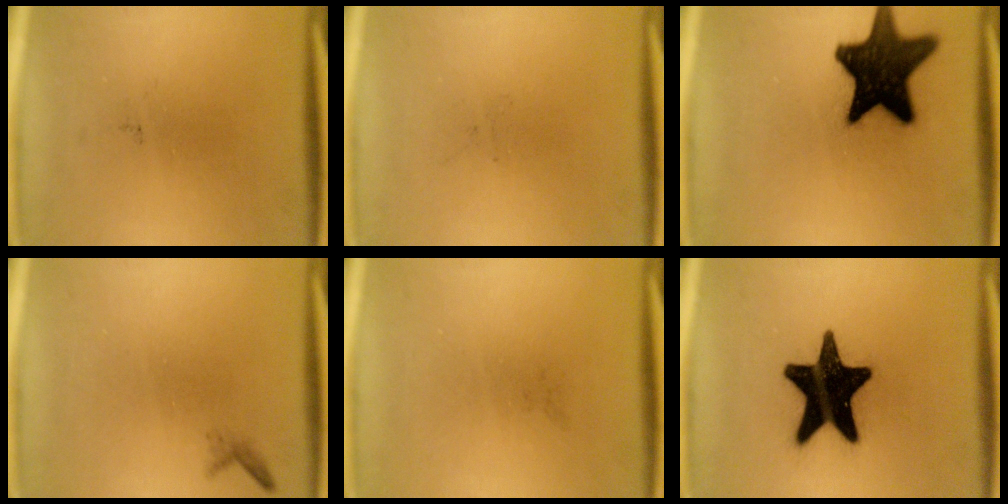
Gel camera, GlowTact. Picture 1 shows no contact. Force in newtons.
{"total": 0.0}
{"total": 18.5}
{"total": 0.6}
{"total": 0.0}
{"total": 20.0}